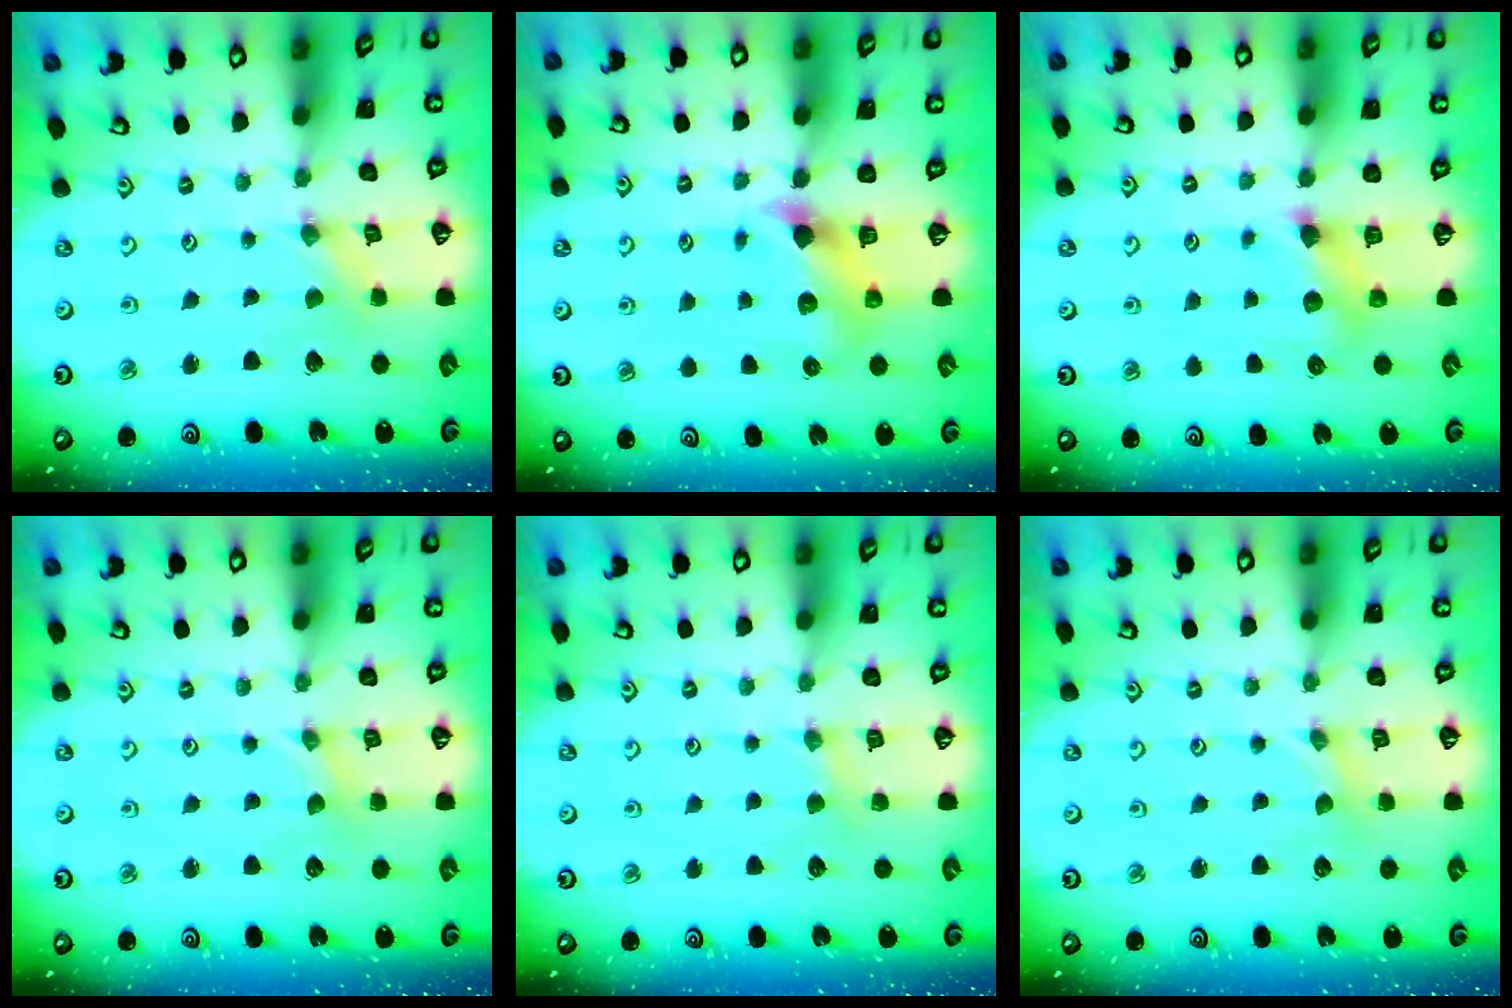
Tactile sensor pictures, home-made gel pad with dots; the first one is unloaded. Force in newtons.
{"total": 5.3, "press": 5.3, "slide": 0.5}
{"total": 6.5, "press": 6.5, "slide": 0.2}
{"total": 0.0}
{"total": 3.7, "press": 3.6, "slide": 0.6}
{"total": 0.0}